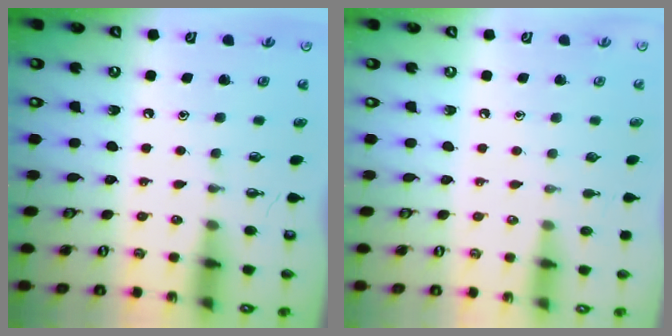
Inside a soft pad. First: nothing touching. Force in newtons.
{"total": 0.0}